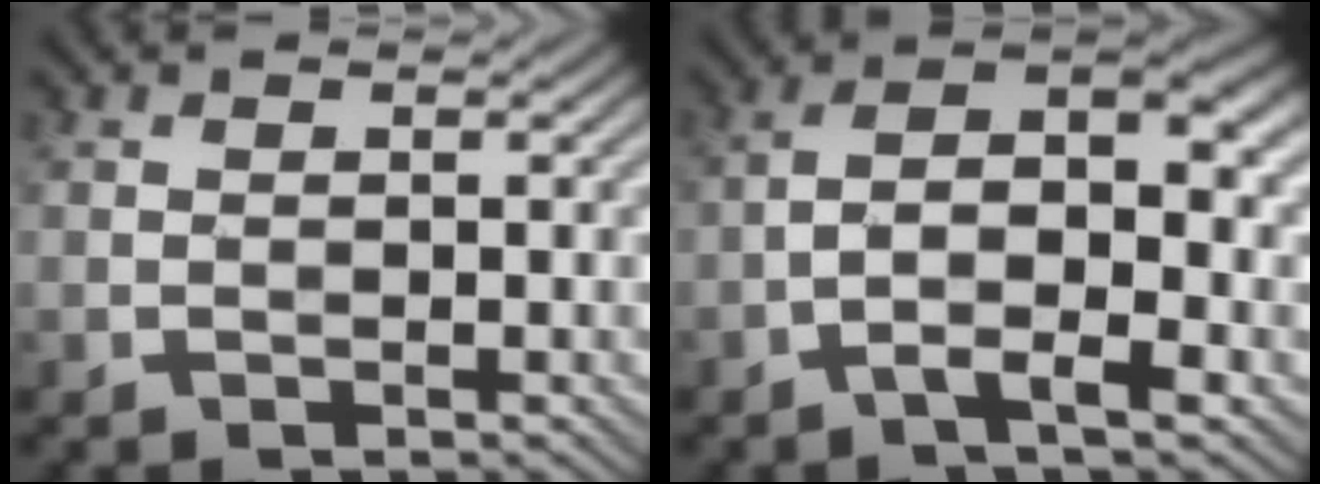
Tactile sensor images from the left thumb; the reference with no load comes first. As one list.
[{"total": 7.9, "force": [-2.3, 2.7, 7.1], "torque": [-0.119, 0.017, -0.051]}]